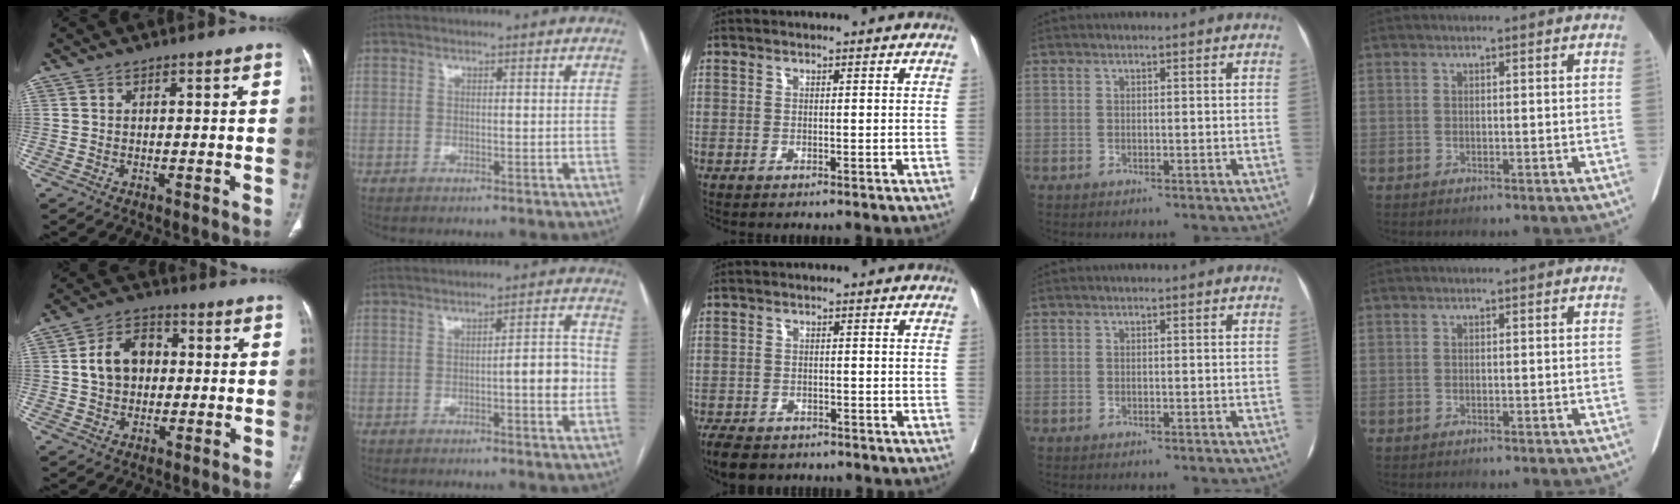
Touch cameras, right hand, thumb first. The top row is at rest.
{"thumb": {"total": 9.2, "force": [0.7, 7.0, 5.9], "torque": [-0.083, 0.019, 0.006]}, "index": {"total": 5.2, "force": [-1.0, 1.0, 5.0], "torque": [-0.062, 0.012, -0.014]}, "middle": {"total": 7.0, "force": [-5.6, 3.1, 2.8], "torque": [-0.046, -0.006, -0.081]}}